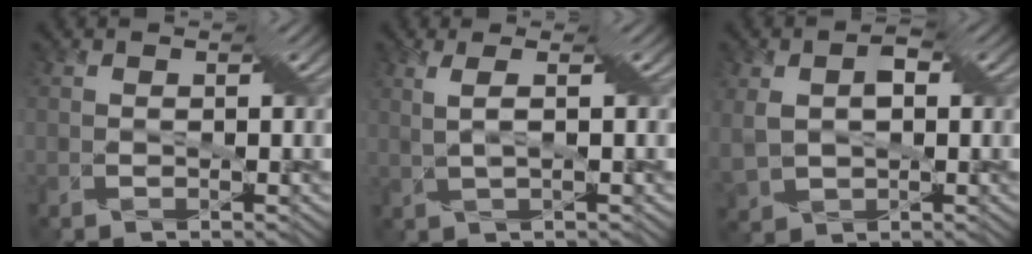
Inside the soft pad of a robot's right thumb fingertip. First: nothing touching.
{"total": 2.5, "force": [1.0, -0.8, 2.2], "torque": [-0.055, 0.009, 0.022]}
{"total": 5.2, "force": [1.0, 3.4, 3.8], "torque": [-0.096, -0.003, 0.022]}